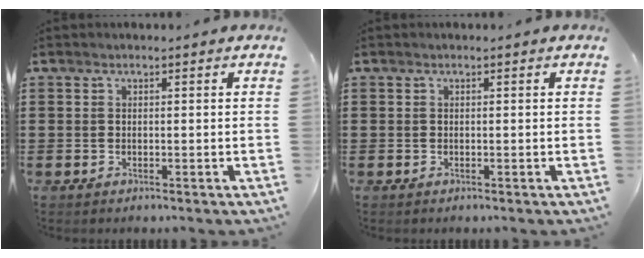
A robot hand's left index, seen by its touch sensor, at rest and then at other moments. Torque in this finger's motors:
{"motor_torque": [0.00, 0.00, 0.00, 0.00]}